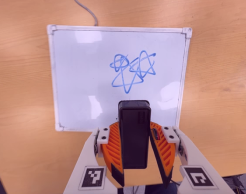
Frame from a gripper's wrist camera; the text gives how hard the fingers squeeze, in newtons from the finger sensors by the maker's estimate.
{"total": 5.5, "left": 4.8, "right": 6.2}